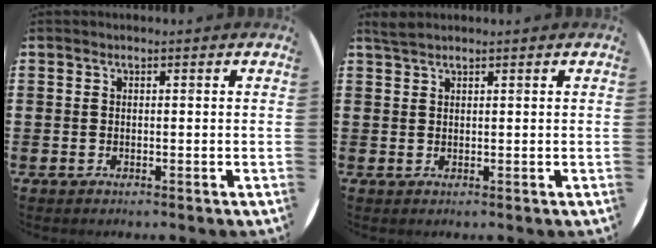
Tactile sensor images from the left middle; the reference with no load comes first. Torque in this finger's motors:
{"motor_torque": [0.35, -0.28, 0.01, 0.00]}